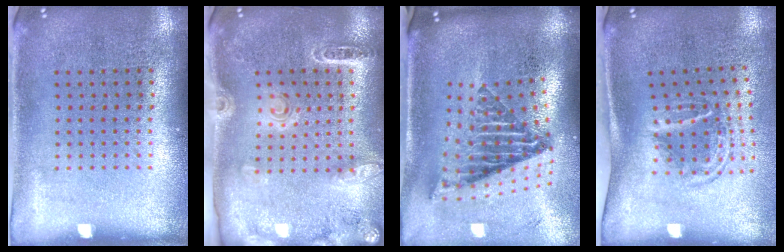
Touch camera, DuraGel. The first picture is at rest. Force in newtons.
{"total": 1.7, "press": 1.7, "slide": 0.1}
{"total": 2.7, "press": 1.8, "slide": 2.0}
{"total": 1.7, "press": 1.1, "slide": 1.3}